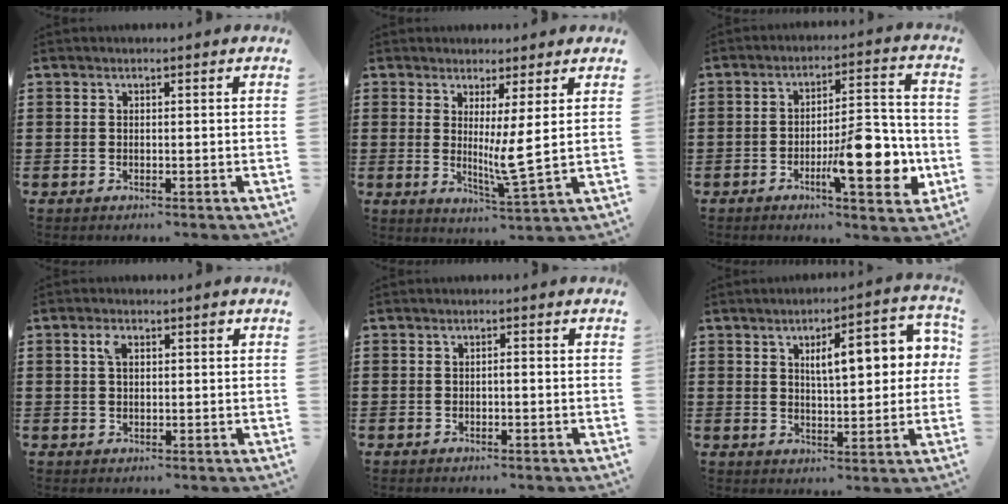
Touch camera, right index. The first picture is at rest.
{"total": 5.7, "force": [1.4, -0.4, 5.6], "torque": [-0.090, -0.024, 0.020]}
{"total": 11.7, "force": [-4.0, 3.4, 10.5], "torque": [-0.150, -0.003, -0.067]}
{"total": 2.8, "force": [1.0, 1.4, 2.2], "torque": [-0.041, 0.006, 0.014]}
{"total": 0.7, "force": [-0.3, 0.1, 0.6], "torque": [-0.012, -0.005, -0.005]}
{"total": 8.6, "force": [2.5, 3.0, 7.7], "torque": [-0.111, -0.007, 0.030]}